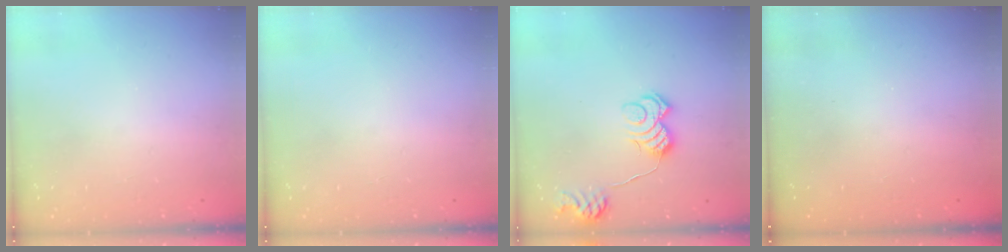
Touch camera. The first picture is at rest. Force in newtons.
{"total": 0.0}
{"total": 11.1, "press": 11.0, "slide": 0.7}
{"total": 2.3, "press": 2.2, "slide": 0.8}